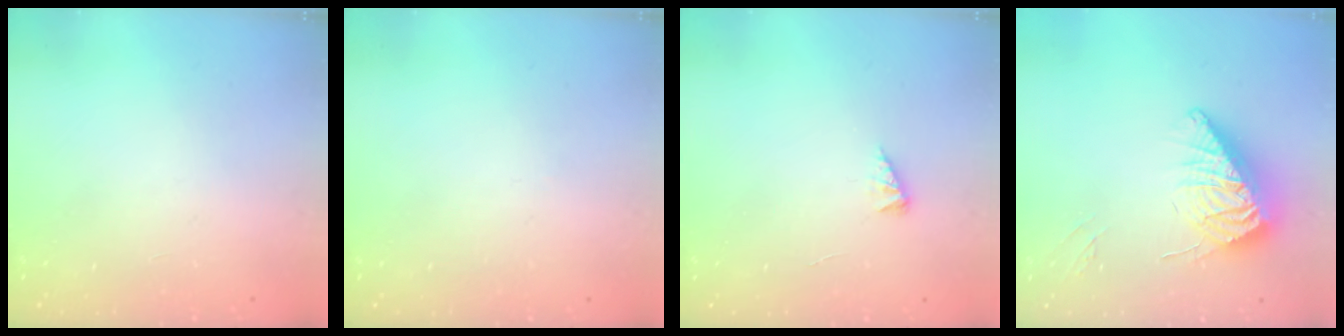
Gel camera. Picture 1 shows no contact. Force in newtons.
{"total": 0.0}
{"total": 1.9, "press": 1.8, "slide": 0.4}
{"total": 11.9, "press": 11.7, "slide": 2.2}